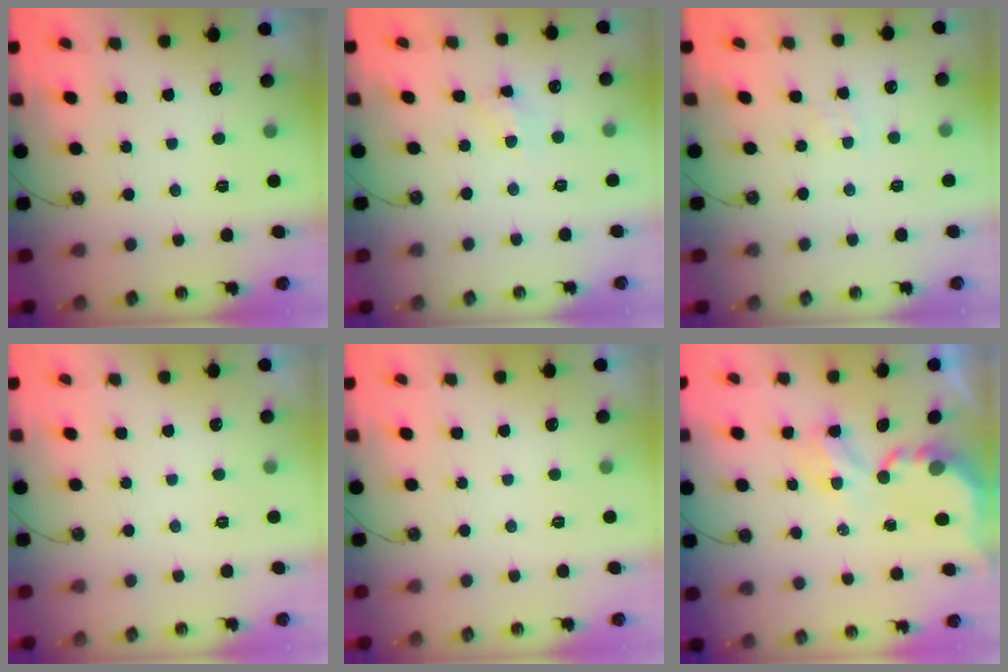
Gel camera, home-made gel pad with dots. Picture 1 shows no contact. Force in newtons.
{"total": 5.9, "press": 5.9, "slide": 0.4}
{"total": 3.8, "press": 3.7, "slide": 0.5}
{"total": 0.0}
{"total": 0.0}
{"total": 4.6, "press": 4.6, "slide": 0.3}